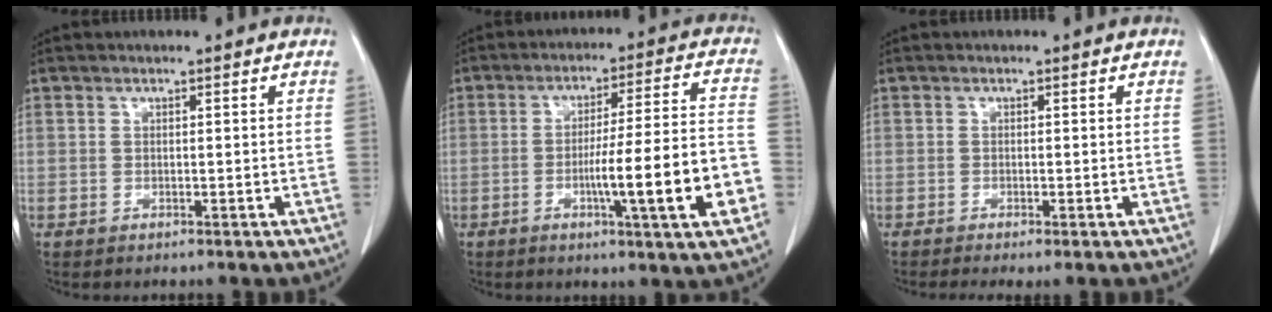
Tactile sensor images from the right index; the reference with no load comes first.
{"total": 14.7, "force": [-4.4, -0.1, 14.0], "torque": [-0.216, -0.001, -0.068]}
{"total": 2.0, "force": [-1.2, 0.4, 1.5], "torque": [-0.026, -0.006, -0.021]}